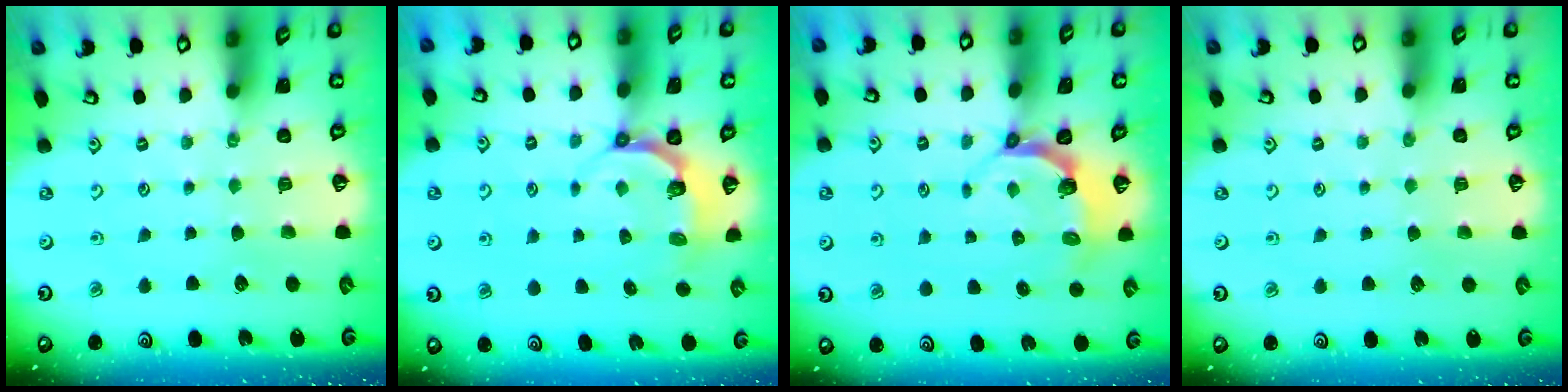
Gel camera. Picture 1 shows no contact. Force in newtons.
{"total": 5.6, "press": 4.6, "slide": 3.1}
{"total": 4.7, "press": 3.7, "slide": 2.9}
{"total": 0.9, "press": 0.9, "slide": 0.1}